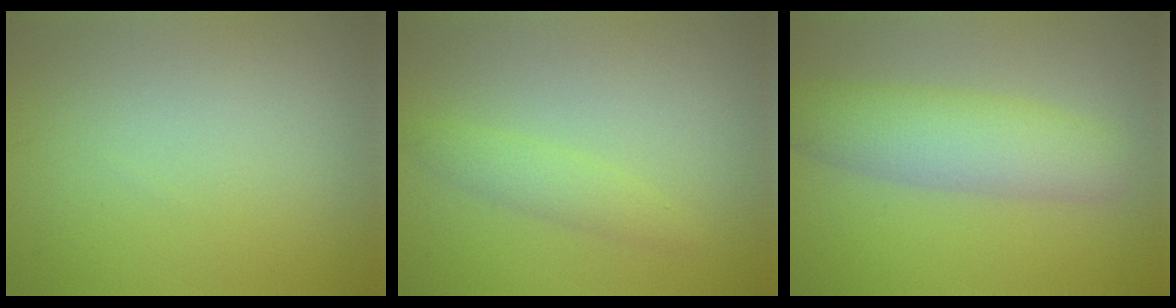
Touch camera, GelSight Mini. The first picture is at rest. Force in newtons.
{"total": 2.0, "press": 2.0, "slide": 0.1}
{"total": 5.6, "press": 5.6, "slide": 0.2}